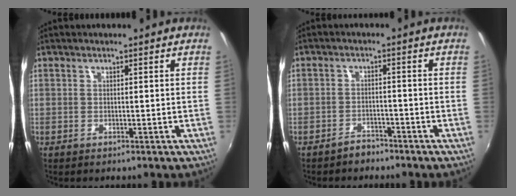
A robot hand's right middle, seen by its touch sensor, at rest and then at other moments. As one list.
[{"total": 2.8, "force": [-2.5, 1.2, 0.2], "torque": [-0.010, 0.006, -0.040]}]